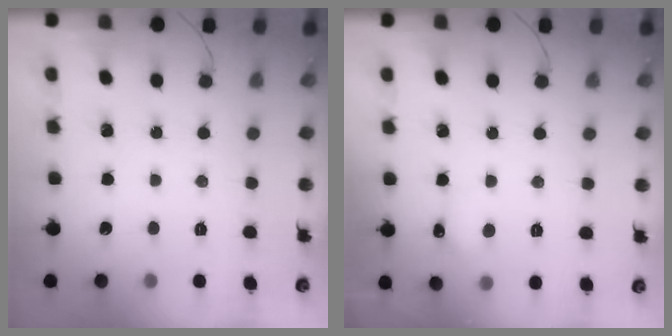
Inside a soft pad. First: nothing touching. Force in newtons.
{"total": 4.9, "press": 4.6, "slide": 1.5}